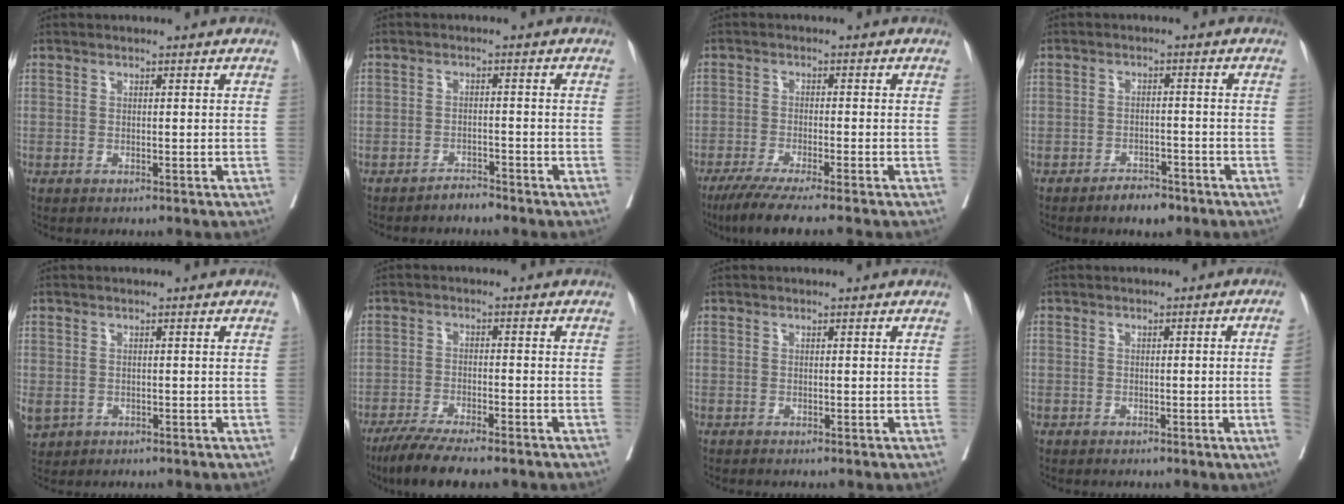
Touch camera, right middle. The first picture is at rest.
{"total": 1.7, "force": [-1.7, 0.2, 0.1], "torque": [-0.002, -0.003, -0.028]}
{"total": 8.3, "force": [-6.7, -0.9, 4.8], "torque": [-0.071, -0.025, -0.110]}
{"total": 3.5, "force": [-2.8, 1.3, 1.6], "torque": [-0.029, 0.001, -0.040]}
{"total": 3.9, "force": [-1.5, 3.2, 1.8], "torque": [-0.050, -0.004, -0.016]}
{"total": 9.6, "force": [-7.7, 1.1, 5.6], "torque": [-0.093, -0.023, -0.125]}
{"total": 0.0}
{"total": 3.0, "force": [-0.8, -0.3, 2.9], "torque": [-0.042, 0.002, -0.011]}